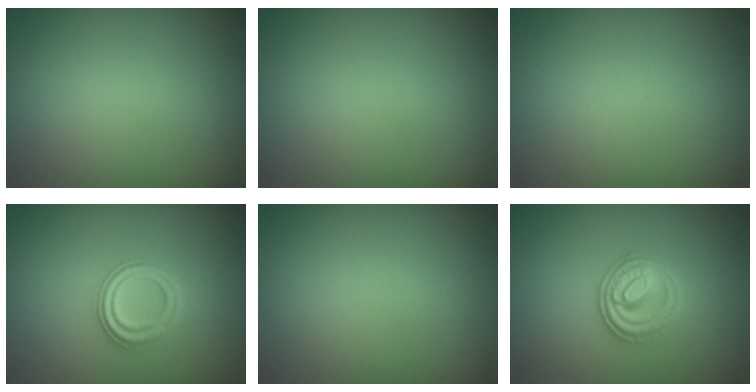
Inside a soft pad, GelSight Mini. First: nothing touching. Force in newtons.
{"total": 0.0}
{"total": 0.0}
{"total": 2.4, "press": 2.3, "slide": 0.4}
{"total": 0.0}
{"total": 2.8, "press": 2.6, "slide": 1.0}